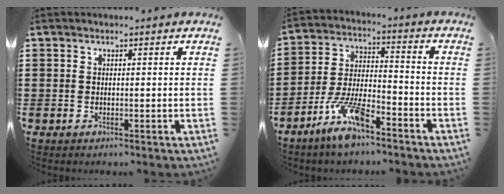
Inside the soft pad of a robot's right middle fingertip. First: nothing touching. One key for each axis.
{"total": 9.1, "fx": -6.6, "fy": 2.3, "fz": 5.7, "tx": -0.128, "ty": 0.002, "tz": -0.128}